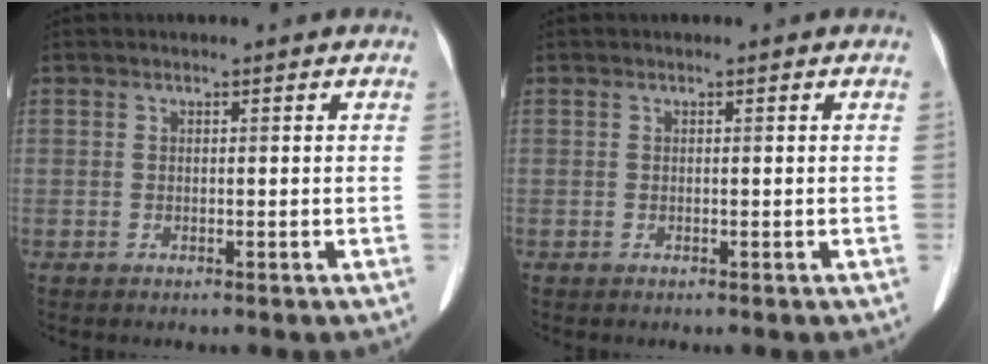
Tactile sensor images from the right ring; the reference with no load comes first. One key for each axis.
{"total": 0.0}